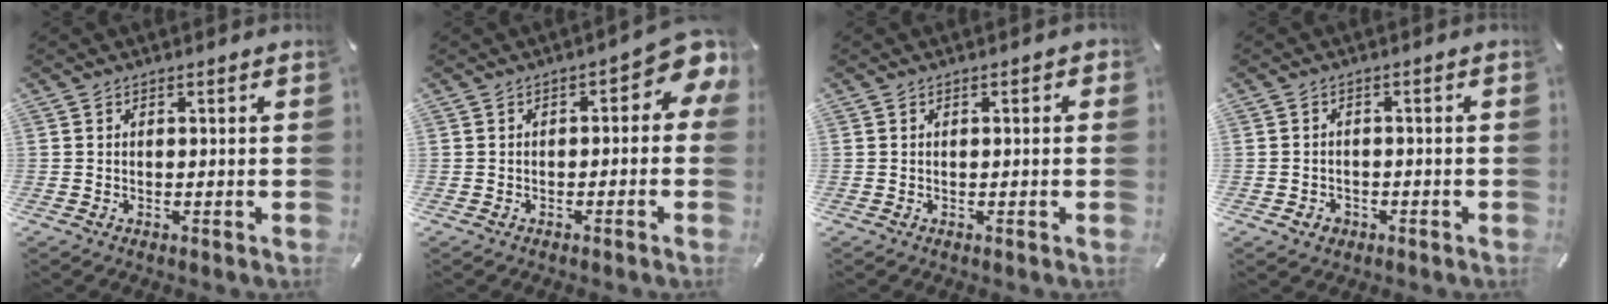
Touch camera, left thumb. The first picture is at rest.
{"total": 6.3, "force": [1.2, 3.1, 5.4], "torque": [-0.072, -0.009, 0.014]}
{"total": 0.6, "force": [-0.2, 0.3, 0.4], "torque": [-0.008, 0.003, -0.004]}
{"total": 2.5, "force": [-1.1, 2.1, 0.5], "torque": [-0.010, 0.006, -0.026]}